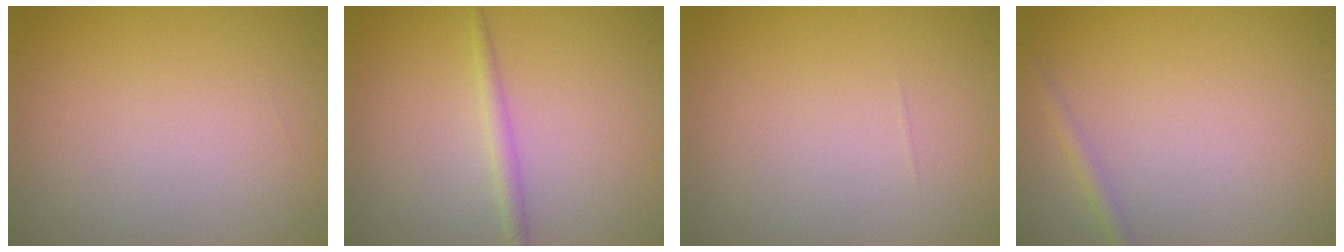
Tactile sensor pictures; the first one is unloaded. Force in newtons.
{"total": 1.3, "press": 1.3, "slide": 0.0}
{"total": 0.0}
{"total": 1.1, "press": 1.1, "slide": 0.1}